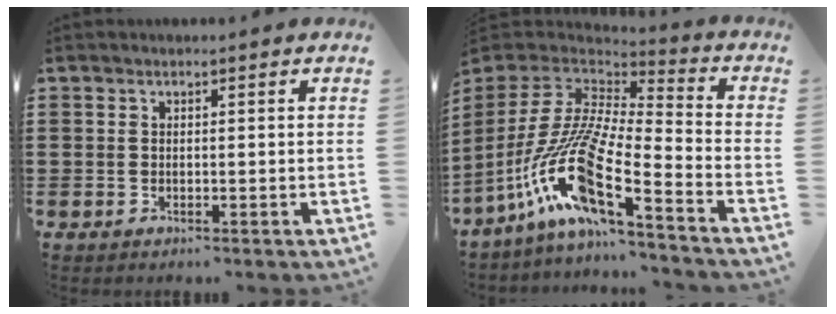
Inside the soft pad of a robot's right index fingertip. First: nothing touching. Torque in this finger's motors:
{"motor_torque": [2.14, 0.00, 1.05, 0.21]}